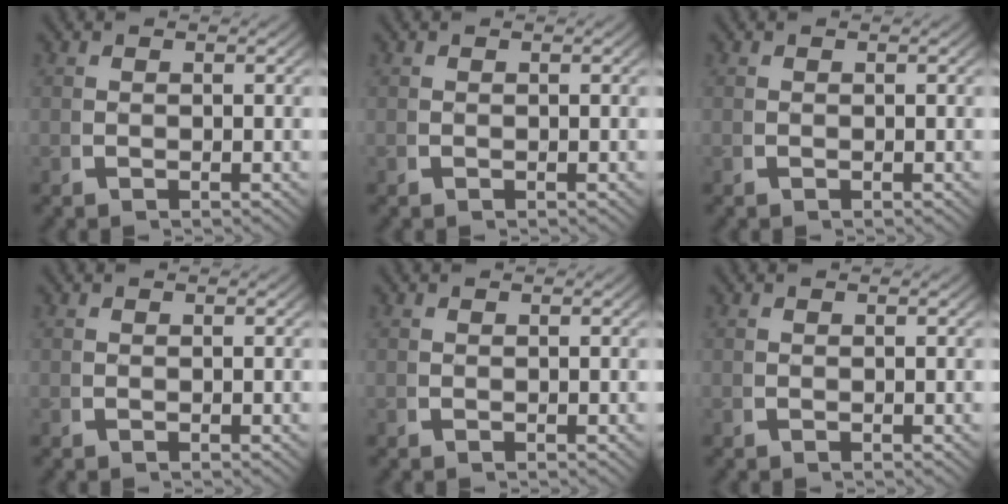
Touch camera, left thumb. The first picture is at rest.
{"total": 0.0}
{"total": 0.0}
{"total": 0.0}
{"total": 0.0}
{"total": 0.0}